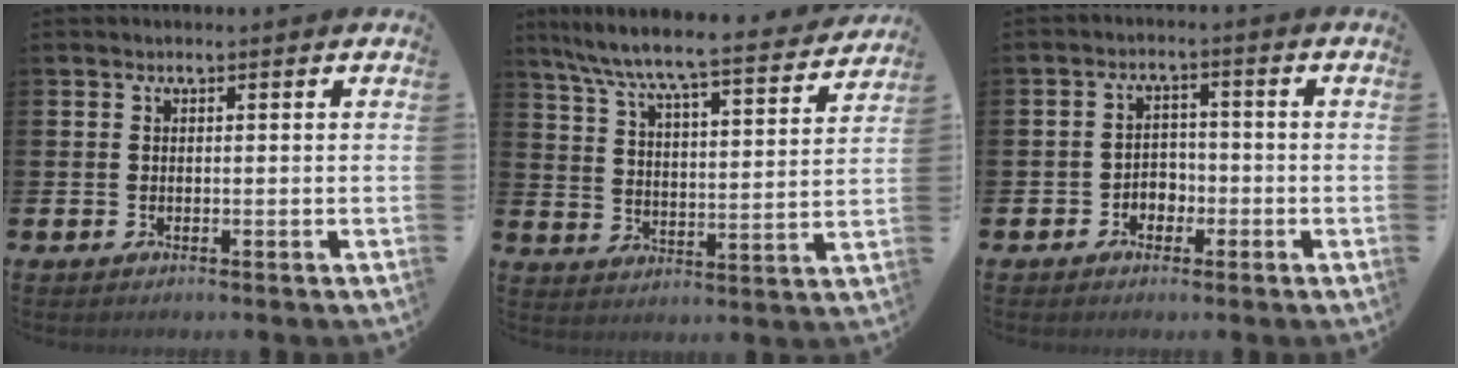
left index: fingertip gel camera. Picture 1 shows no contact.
{"total": 7.8, "force": [7.2, 0.5, 3.0], "torque": [-0.088, -0.060, 0.119]}
{"total": 2.7, "force": [-1.7, 2.0, 0.7], "torque": [-0.015, 0.003, -0.039]}